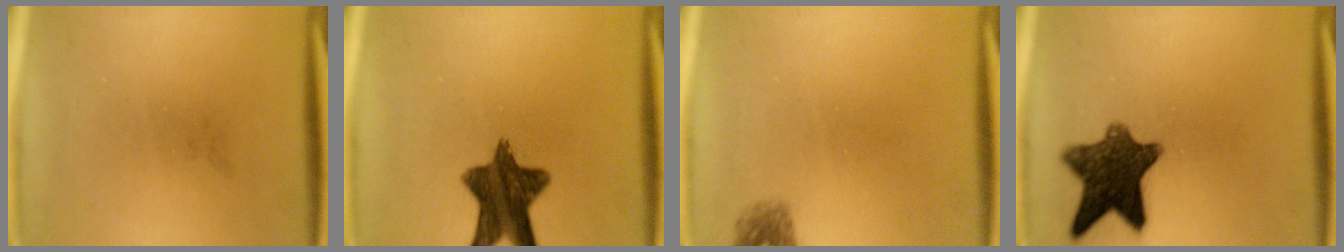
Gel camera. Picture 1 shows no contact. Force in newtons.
{"total": 11.3}
{"total": 1.6}
{"total": 11.0}